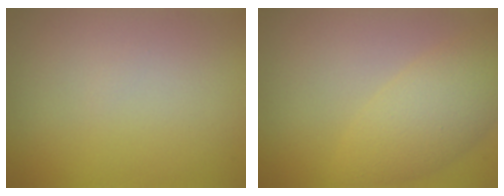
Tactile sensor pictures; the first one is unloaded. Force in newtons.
{"total": 4.5, "press": 4.5, "slide": 0.0}